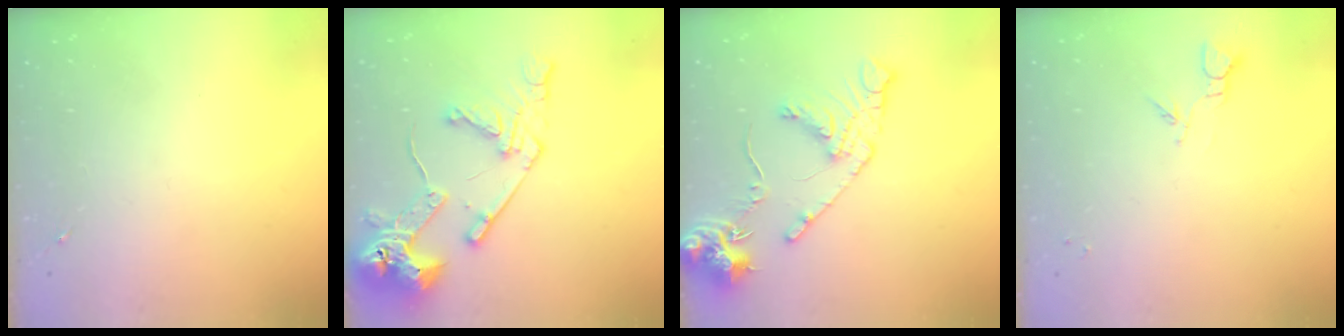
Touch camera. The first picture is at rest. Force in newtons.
{"total": 16.8, "press": 16.6, "slide": 2.2}
{"total": 13.0, "press": 12.9, "slide": 1.7}
{"total": 3.6, "press": 3.5, "slide": 0.4}